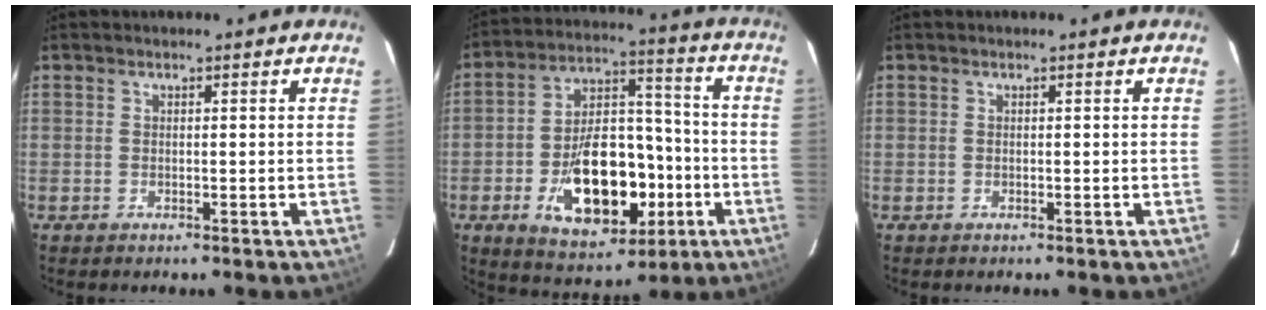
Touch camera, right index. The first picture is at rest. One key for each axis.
{"total": 19.4, "fx": -6.2, "fy": 10.8, "fz": 14.8, "tx": -0.270, "ty": 0.023, "tz": -0.080}
{"total": 0.0}